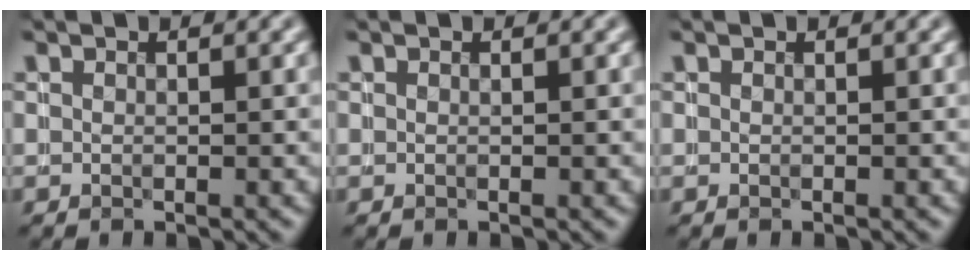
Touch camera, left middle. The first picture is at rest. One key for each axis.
{"total": 0.0}
{"total": 0.0}